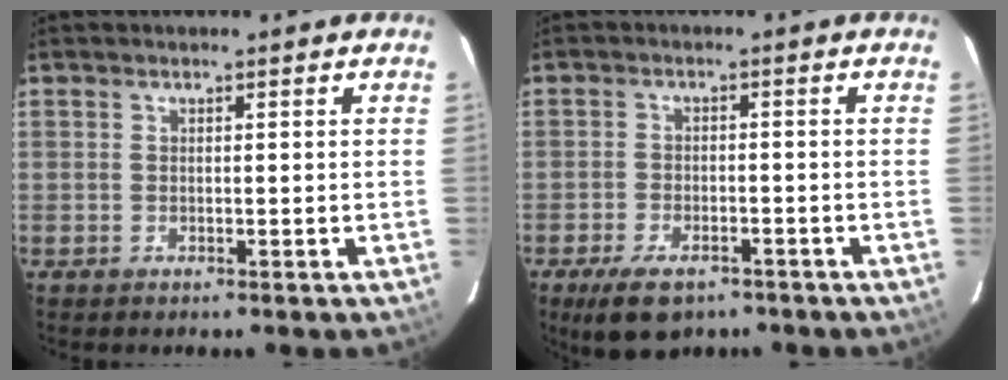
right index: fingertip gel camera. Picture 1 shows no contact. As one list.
[{"total": 8.5, "force": [-5.8, 3.9, 4.8], "torque": [-0.107, -0.013, -0.092]}]